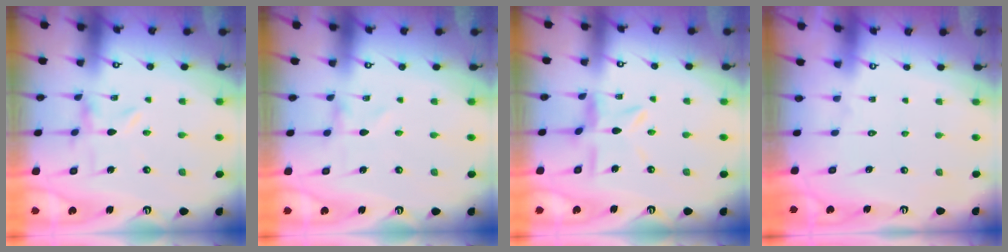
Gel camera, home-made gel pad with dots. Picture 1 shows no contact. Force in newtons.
{"total": 0.0}
{"total": 8.0, "press": 7.9, "slide": 0.8}
{"total": 1.5, "press": 1.5, "slide": 0.1}